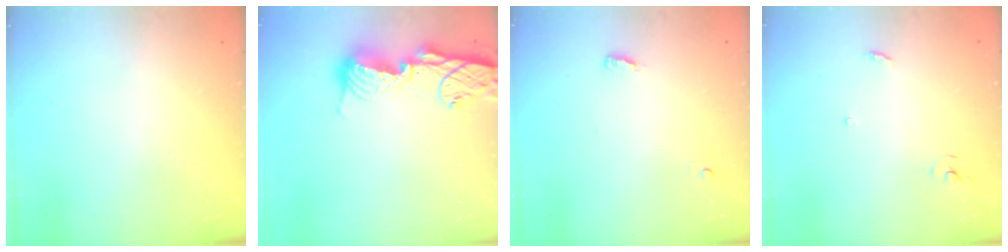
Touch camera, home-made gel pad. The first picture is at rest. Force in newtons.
{"total": 12.9, "press": 12.9, "slide": 1.2}
{"total": 3.9, "press": 3.8, "slide": 1.0}
{"total": 3.0, "press": 3.0, "slide": 0.2}